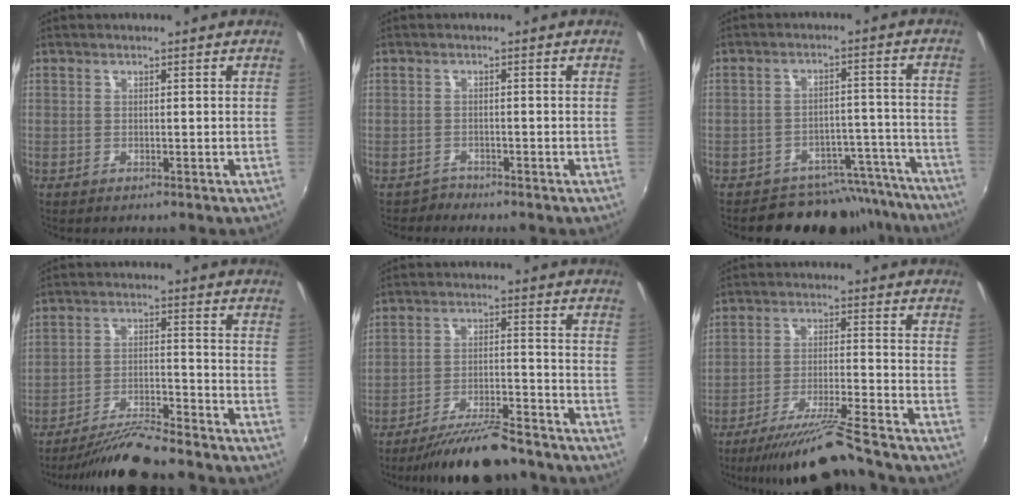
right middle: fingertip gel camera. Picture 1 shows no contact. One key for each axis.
{"total": 1.5, "fx": -1.3, "fy": 0.5, "fz": -0.5, "tx": 0.007, "ty": 0.004, "tz": -0.024}
{"total": 14.5, "fx": -13.0, "fy": 6.1, "fz": 1.5, "tx": -0.001, "ty": 0.056, "tz": -0.159}
{"total": 11.3, "fx": -10.4, "fy": 0.6, "fz": 4.4, "tx": -0.098, "ty": -0.011, "tz": -0.178}
{"total": 12.5, "fx": -11.0, "fy": 2.2, "fz": 5.5, "tx": -0.115, "ty": -0.009, "tz": -0.175}
{"total": 12.1, "fx": -10.9, "fy": -0.9, "fz": 5.2, "tx": -0.112, "ty": -0.016, "tz": -0.185}